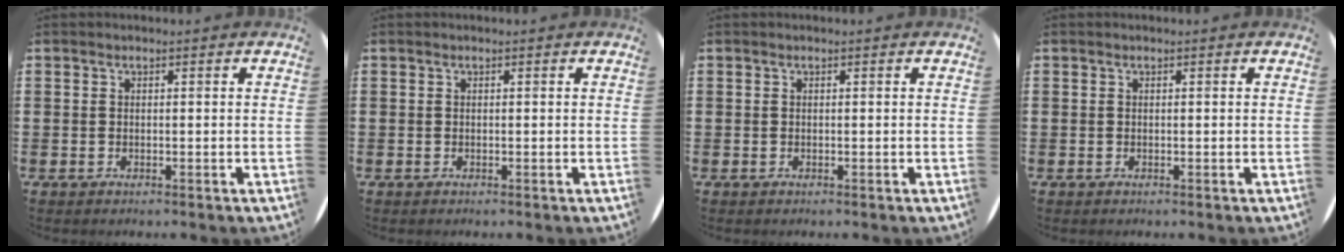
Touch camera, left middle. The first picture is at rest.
{"total": 0.0}
{"total": 0.0}
{"total": 0.0}